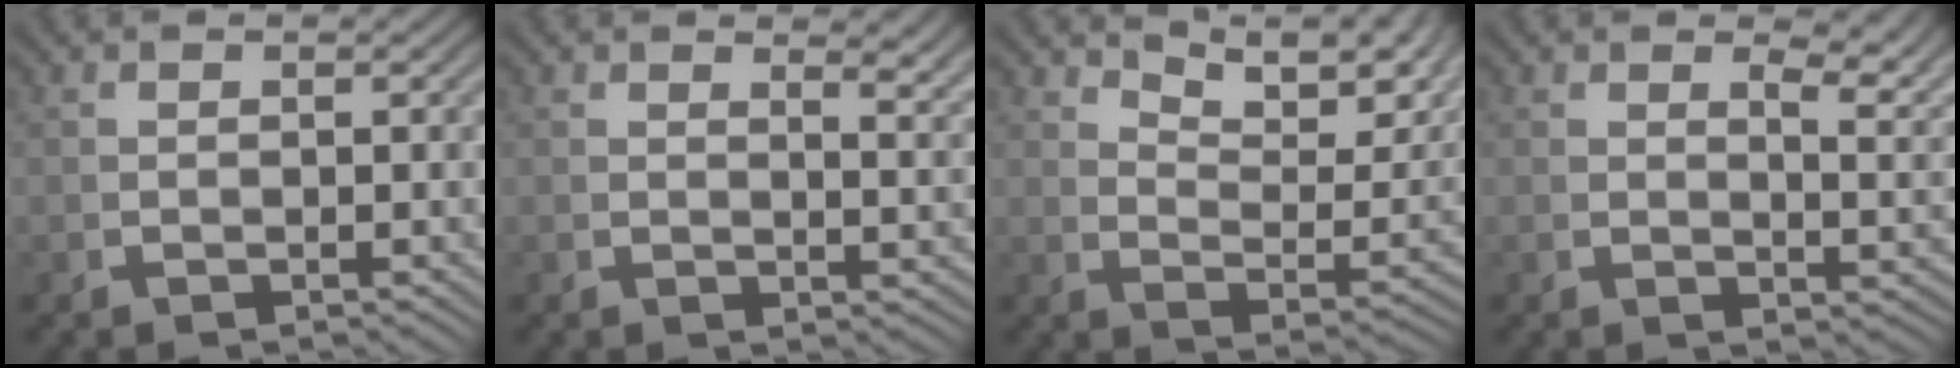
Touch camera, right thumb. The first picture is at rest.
{"total": 2.8, "force": [1.9, 0.9, 1.8], "torque": [-0.016, 0.000, 0.027]}
{"total": 8.8, "force": [5.8, 3.1, 5.9], "torque": [-0.073, 0.015, 0.088]}
{"total": 4.3, "force": [2.4, 1.4, 3.2], "torque": [-0.036, -0.005, 0.037]}